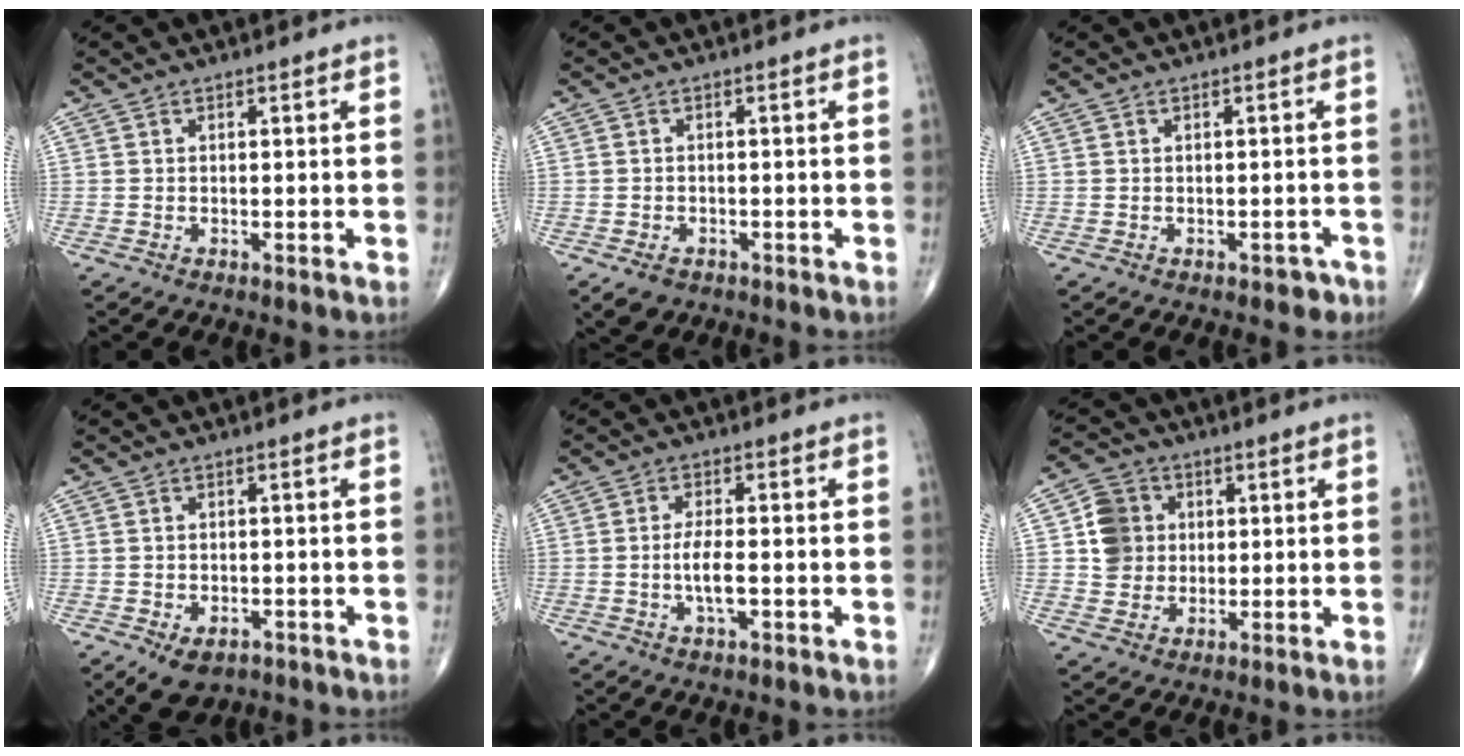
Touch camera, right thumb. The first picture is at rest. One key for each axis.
{"total": 3.5, "fx": -2.0, "fy": 2.4, "fz": 1.6, "tx": -0.024, "ty": 0.000, "tz": -0.025}
{"total": 1.8, "fx": -1.1, "fy": 1.2, "fz": 0.7, "tx": 0.002, "ty": 0.010, "tz": -0.010}
{"total": 5.8, "fx": -3.1, "fy": 3.7, "fz": 3.2, "tx": -0.046, "ty": 0.008, "tz": -0.038}
{"total": 4.9, "fx": -1.0, "fy": 1.8, "fz": 4.4, "tx": -0.085, "ty": 0.002, "tz": -0.019}
{"total": 7.7, "fx": 1.2, "fy": 7.0, "fz": 2.8, "tx": -0.021, "ty": 0.001, "tz": 0.018}